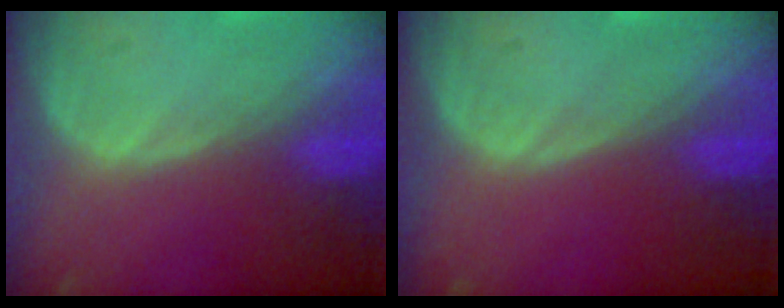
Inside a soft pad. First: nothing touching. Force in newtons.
{"total": 0.0}